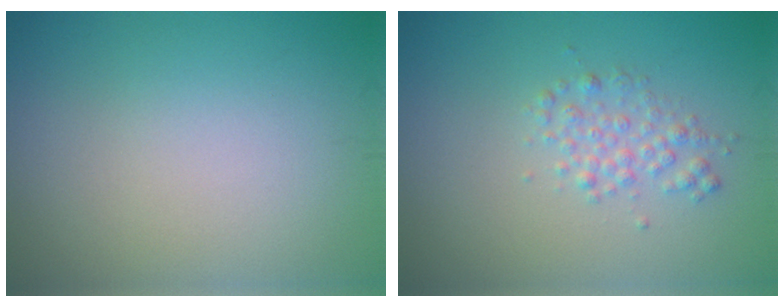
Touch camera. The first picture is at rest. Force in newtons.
{"total": 2.0, "press": 2.0, "slide": 0.0}